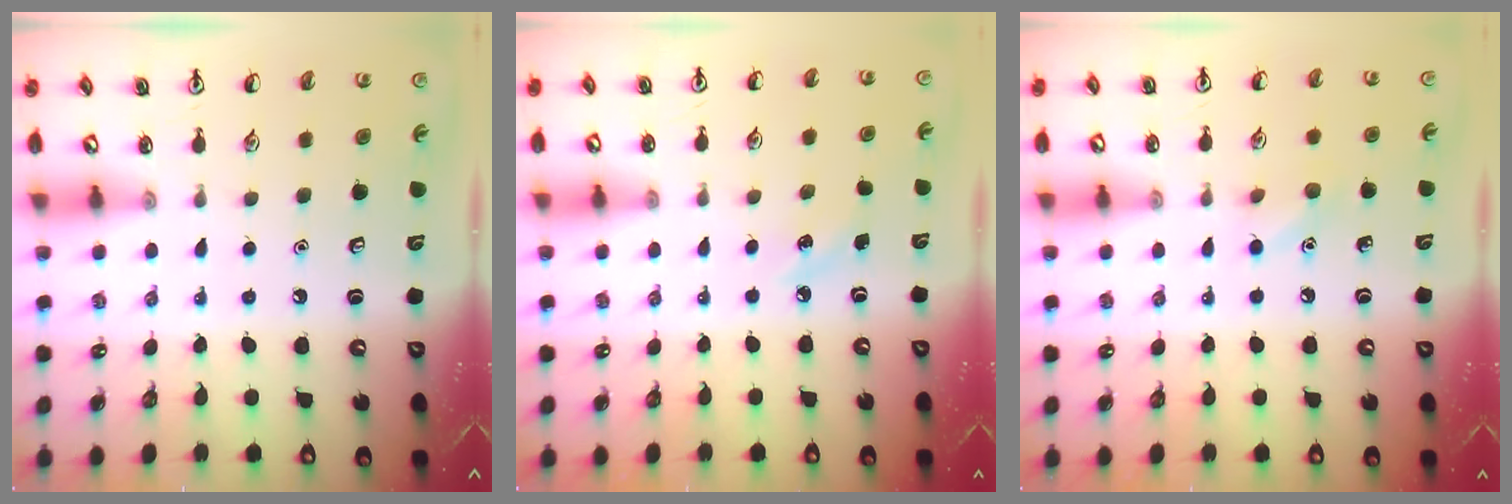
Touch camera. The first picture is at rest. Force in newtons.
{"total": 4.5, "press": 4.2, "slide": 1.6}
{"total": 6.9, "press": 6.6, "slide": 2.1}